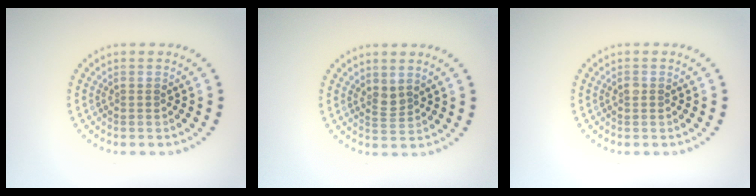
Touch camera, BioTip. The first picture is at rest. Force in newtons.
{"total": 1.4, "press": 1.1, "slide": 0.9}
{"total": 0.9, "press": 0.8, "slide": 0.1}